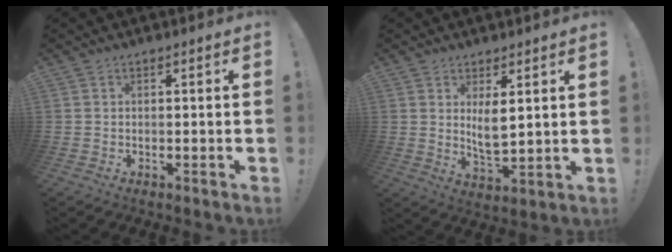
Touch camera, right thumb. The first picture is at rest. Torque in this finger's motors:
{"motor_torque": [-0.15, 0.48, 0.41, 0.42, 0.14]}